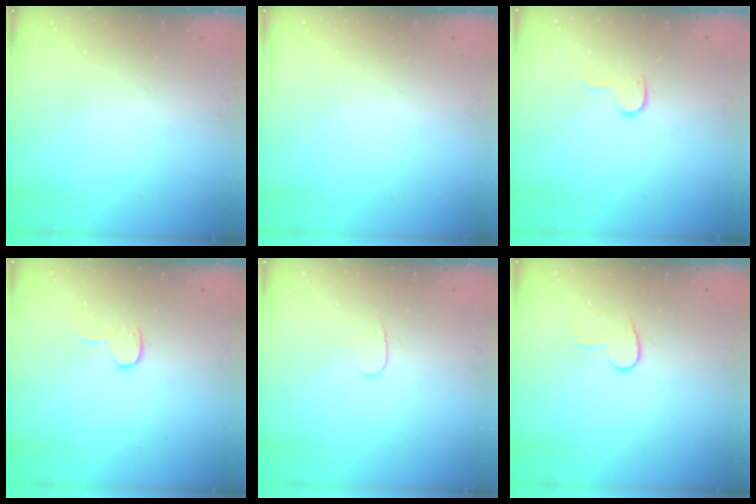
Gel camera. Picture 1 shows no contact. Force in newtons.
{"total": 0.0}
{"total": 6.4, "press": 6.4, "slide": 0.5}
{"total": 6.7, "press": 6.7, "slide": 0.6}
{"total": 3.9, "press": 3.8, "slide": 0.4}
{"total": 6.1, "press": 6.1, "slide": 0.5}